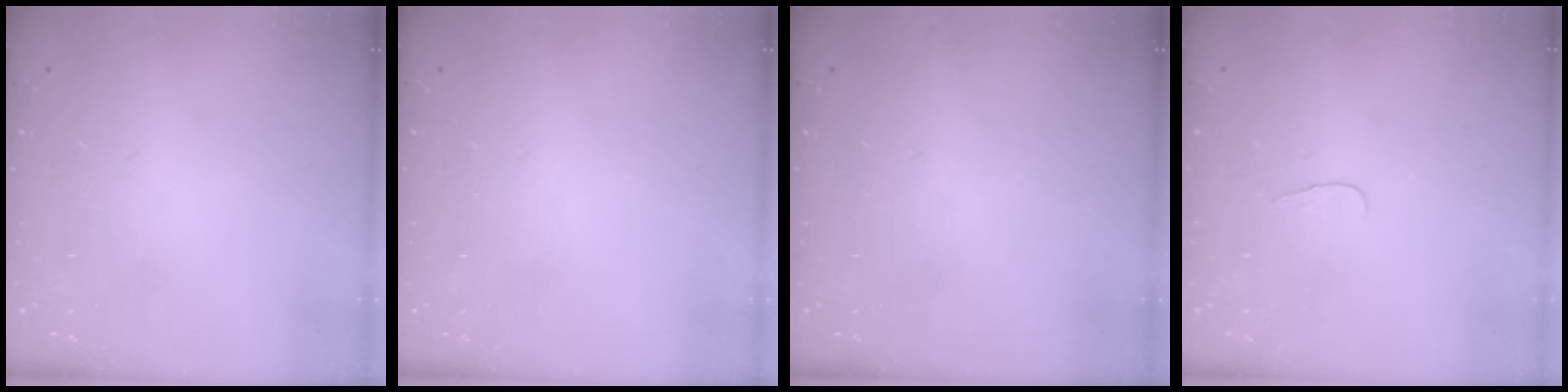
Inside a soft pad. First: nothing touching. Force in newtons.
{"total": 0.0}
{"total": 0.0}
{"total": 2.8, "press": 2.8, "slide": 0.3}